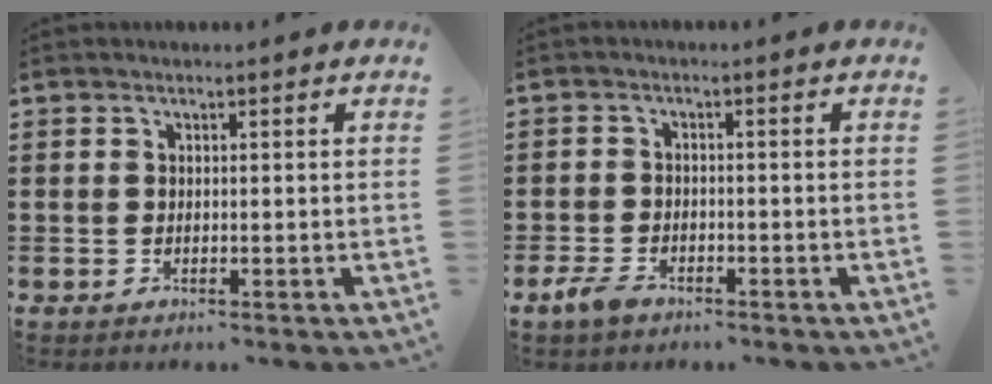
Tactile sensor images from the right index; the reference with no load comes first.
{"total": 2.7, "force": [-1.9, 1.1, 1.6], "torque": [-0.045, -0.004, -0.040]}